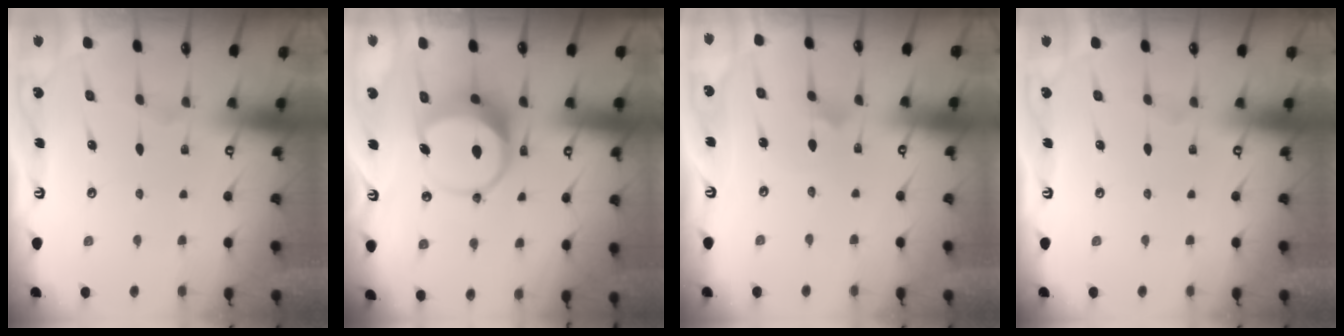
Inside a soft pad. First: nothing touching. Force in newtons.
{"total": 8.9, "press": 8.8, "slide": 1.5}
{"total": 2.9, "press": 2.9, "slide": 0.2}
{"total": 0.0}